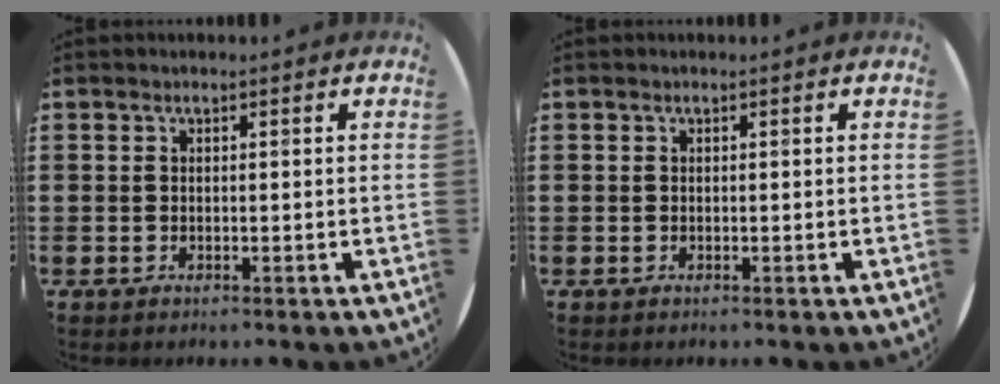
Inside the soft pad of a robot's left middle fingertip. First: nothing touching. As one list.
[{"total": 0.0}]